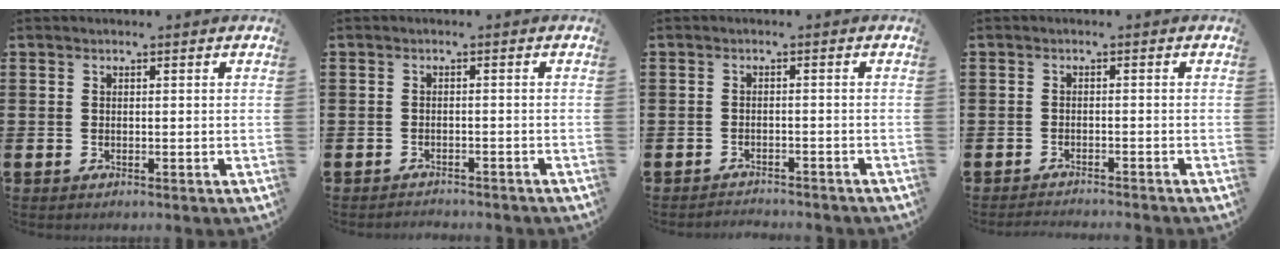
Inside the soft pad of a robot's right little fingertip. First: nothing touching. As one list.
[{"total": 1.2, "force": [-1.2, 0.0, -0.1], "torque": [-0.001, 0.003, -0.025]}, {"total": 1.4, "force": [-1.4, 0.0, -0.2], "torque": [-0.002, 0.004, -0.031]}, {"total": 1.3, "force": [-1.3, -0.2, 0.1], "torque": [-0.003, 0.002, -0.026]}]